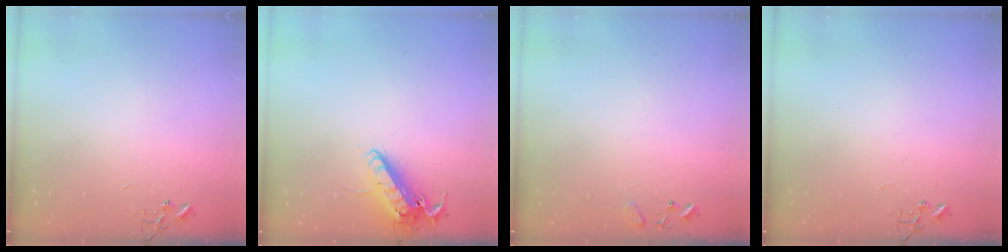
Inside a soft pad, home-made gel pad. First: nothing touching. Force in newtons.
{"total": 13.8, "press": 13.7, "slide": 2.0}
{"total": 7.7, "press": 7.7, "slide": 0.6}
{"total": 0.0}